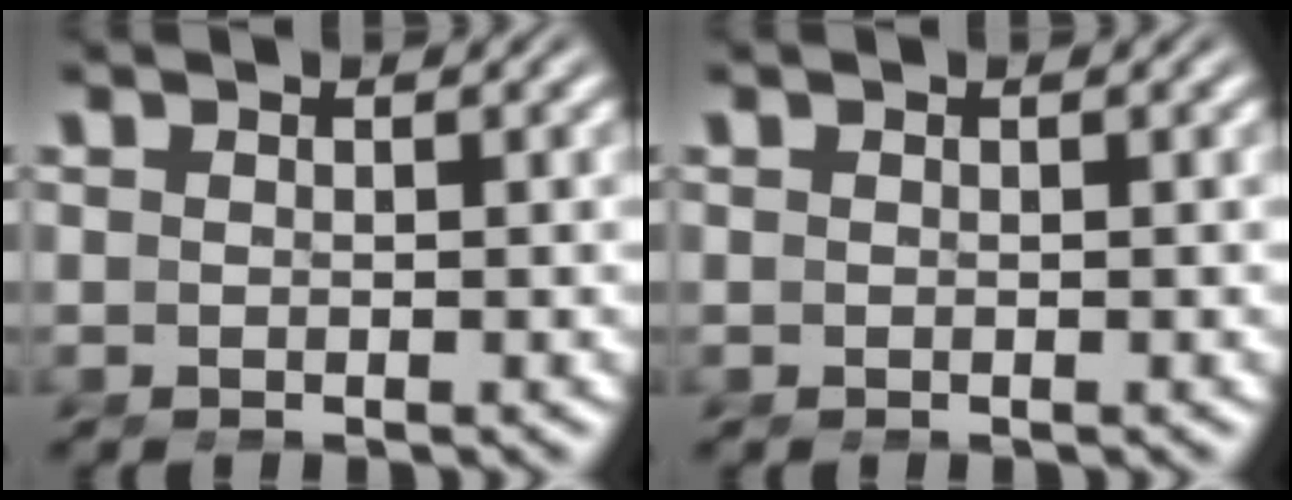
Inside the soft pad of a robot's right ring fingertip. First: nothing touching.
{"total": 0.0}